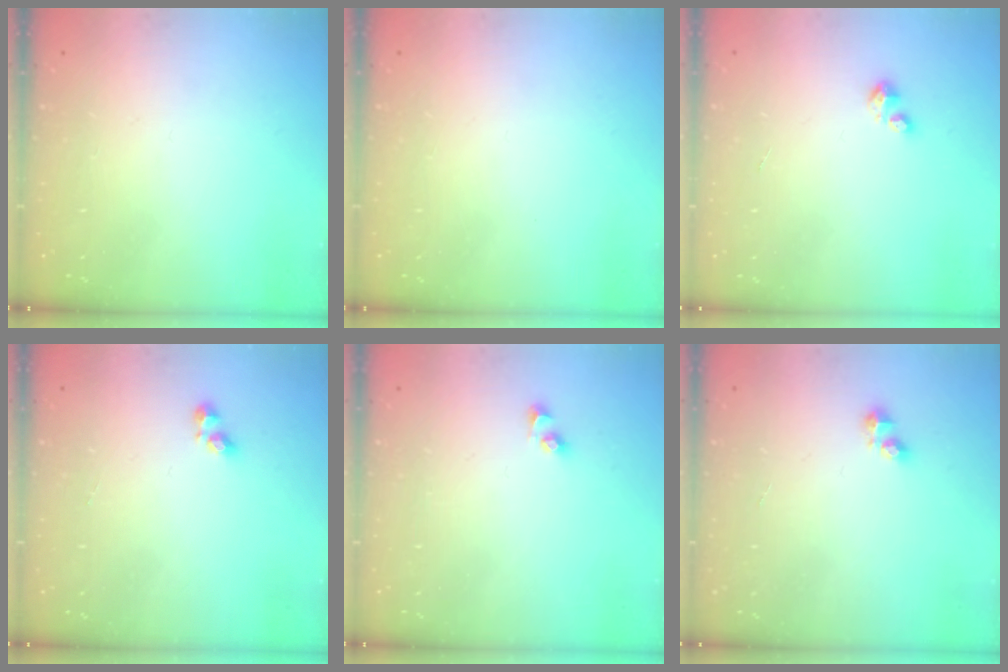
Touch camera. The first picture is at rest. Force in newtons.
{"total": 0.0}
{"total": 2.1, "press": 2.0, "slide": 0.5}
{"total": 3.0, "press": 2.9, "slide": 0.6}
{"total": 2.3, "press": 2.3, "slide": 0.2}
{"total": 2.4, "press": 2.4, "slide": 0.3}